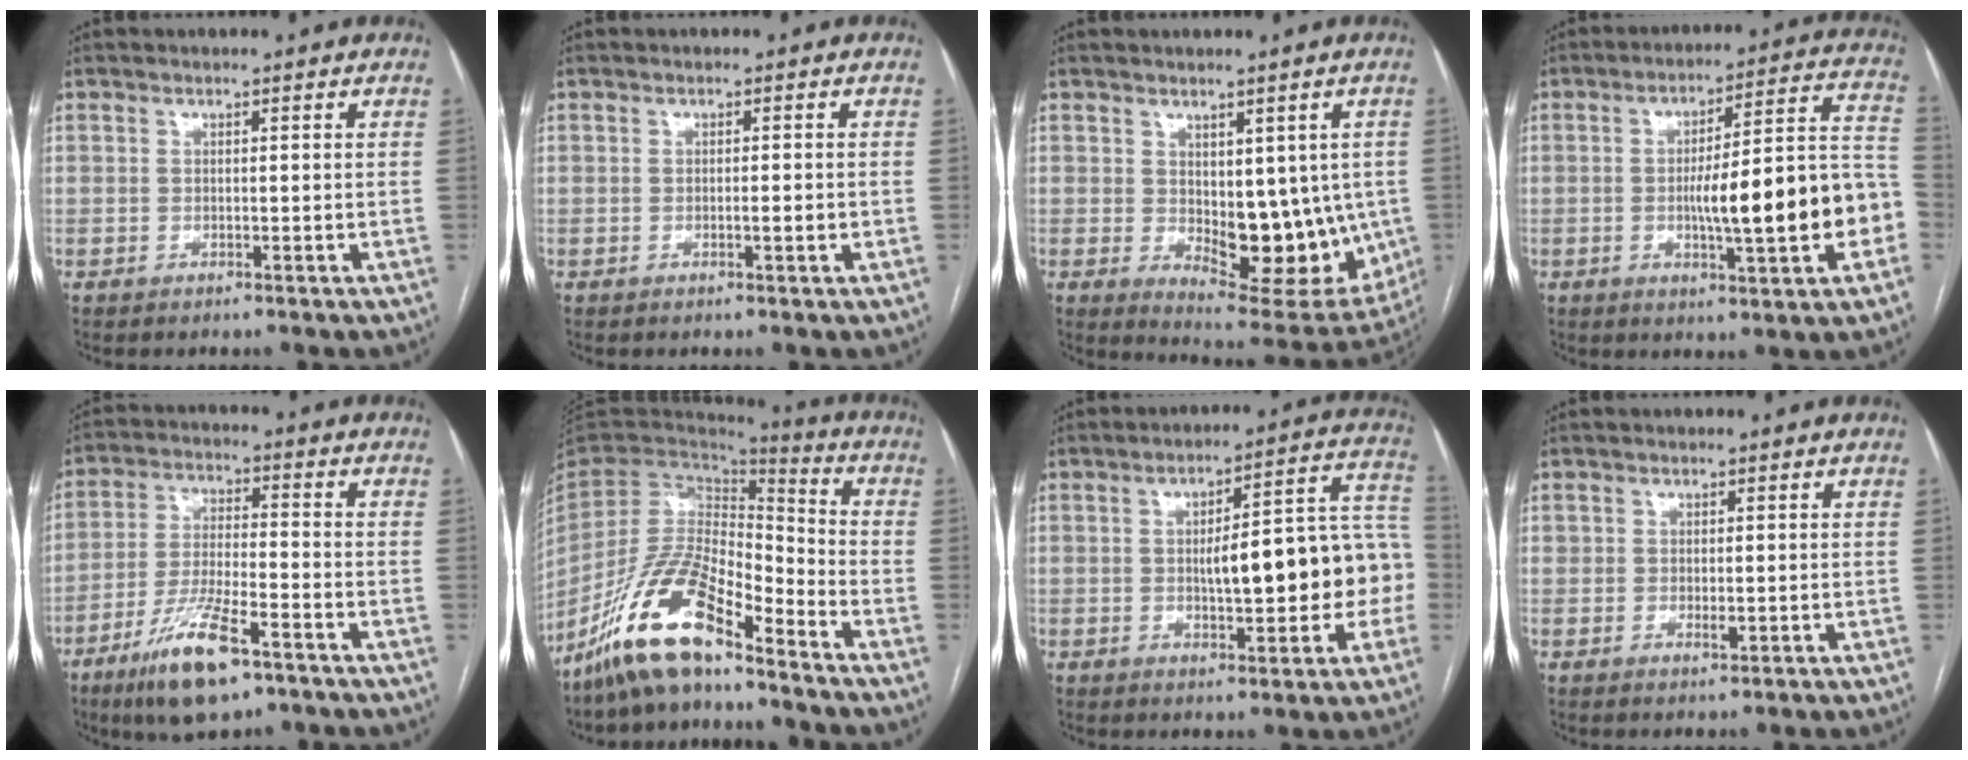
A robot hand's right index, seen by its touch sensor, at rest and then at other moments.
{"total": 1.3, "force": [-0.3, 0.3, 1.3], "torque": [-0.021, 0.000, -0.004]}
{"total": 14.7, "force": [-0.9, 7.0, 12.8], "torque": [-0.161, -0.012, 0.011]}
{"total": 17.5, "force": [-3.5, 2.5, 17.0], "torque": [-0.214, 0.030, -0.044]}
{"total": 12.0, "force": [-7.3, 2.6, 9.1], "torque": [-0.177, -0.018, -0.129]}
{"total": 15.1, "force": [-11.2, 3.9, 9.3], "torque": [-0.182, 0.008, -0.212]}
{"total": 15.8, "force": [-1.3, 4.1, 15.2], "torque": [-0.192, 0.044, -0.009]}
{"total": 1.4, "force": [-0.1, 0.8, 1.1], "torque": [-0.016, -0.003, -0.001]}